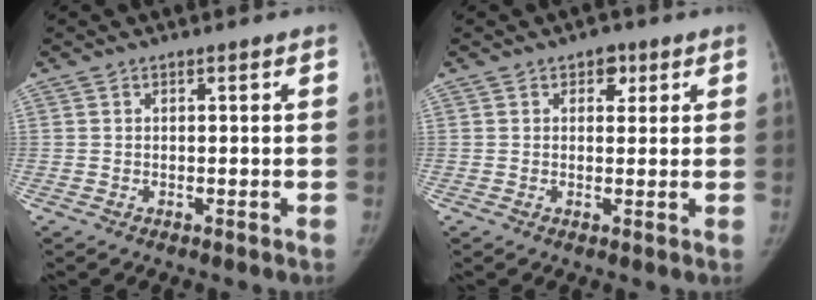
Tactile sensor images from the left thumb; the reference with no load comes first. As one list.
[{"total": 2.8, "force": [1.3, 2.1, 1.4], "torque": [0.005, -0.002, 0.013]}]